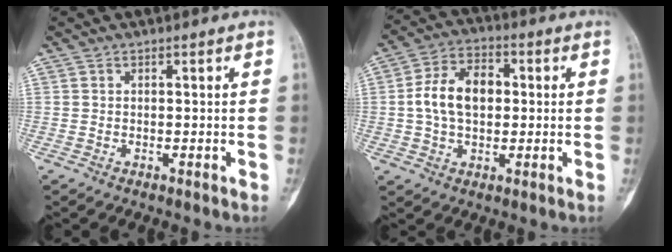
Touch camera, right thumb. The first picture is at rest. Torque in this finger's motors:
{"motor_torque": [0.52, 0.59, 0.79, 0.03, 0.05]}